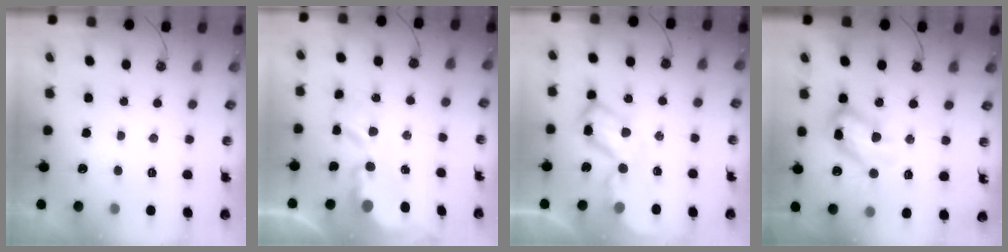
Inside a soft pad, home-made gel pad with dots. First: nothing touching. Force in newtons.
{"total": 5.4, "press": 5.4, "slide": 0.1}
{"total": 10.8, "press": 10.8, "slide": 1.1}
{"total": 20.0, "press": 19.9, "slide": 2.3}